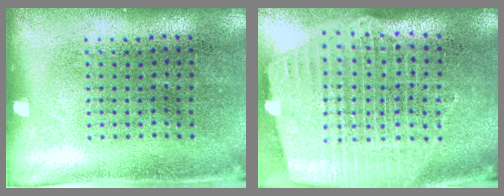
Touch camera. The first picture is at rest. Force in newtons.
{"total": 2.5, "press": 2.1, "slide": 1.4}